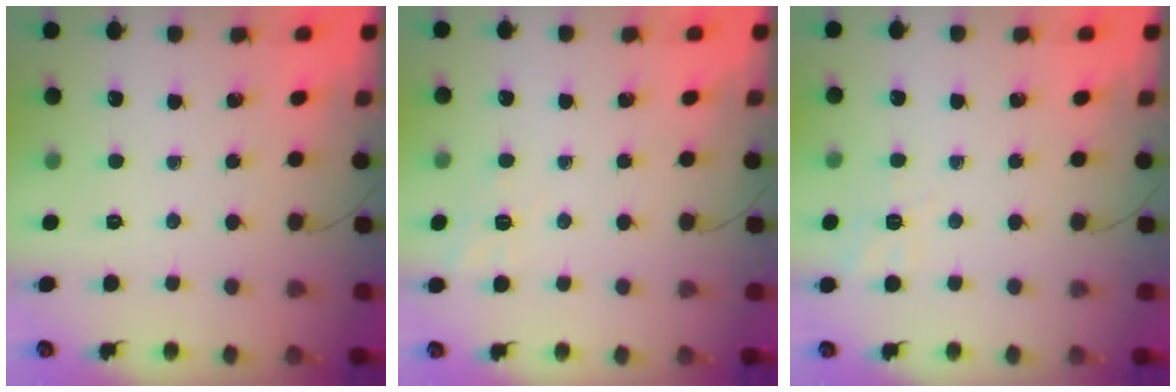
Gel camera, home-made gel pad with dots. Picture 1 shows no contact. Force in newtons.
{"total": 2.3, "press": 0.9, "slide": 2.1}
{"total": 2.2, "press": 0.2, "slide": 2.2}